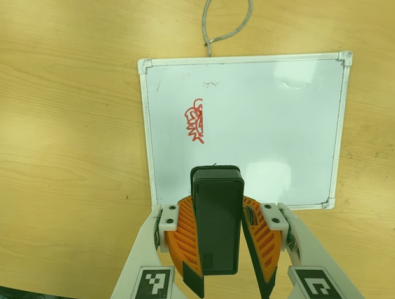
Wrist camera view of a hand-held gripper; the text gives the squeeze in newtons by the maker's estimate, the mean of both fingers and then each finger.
{"total": 10.6, "left": 9.6, "right": 11.6}